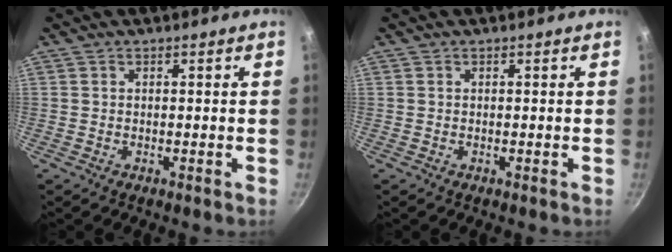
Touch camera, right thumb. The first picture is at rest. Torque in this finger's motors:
{"motor_torque": [-0.08, 0.08, -0.06, 0.05, 0.00]}